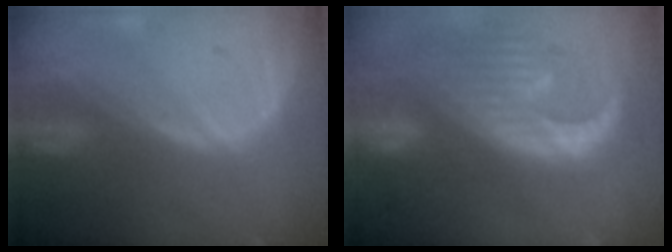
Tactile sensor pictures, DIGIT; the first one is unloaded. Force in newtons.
{"total": 13.4, "press": 11.4, "slide": 7.0}